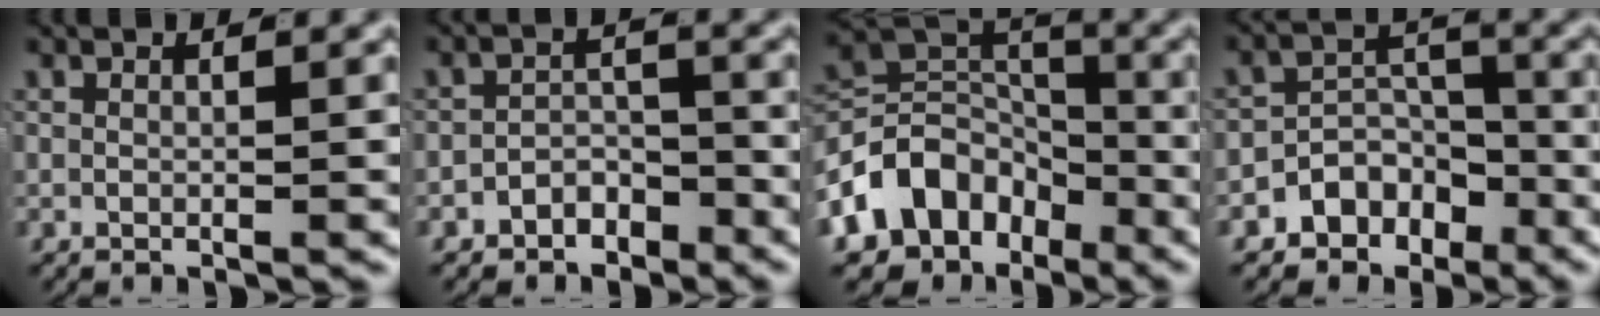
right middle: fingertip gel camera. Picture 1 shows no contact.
{"total": 3.6, "force": [-3.0, 1.8, 0.7], "torque": [0.005, -0.001, -0.056]}
{"total": 14.2, "force": [-4.1, 11.2, 7.7], "torque": [-0.138, -0.028, -0.067]}
{"total": 8.1, "force": [-4.9, 5.9, 2.5], "torque": [-0.024, -0.008, -0.092]}